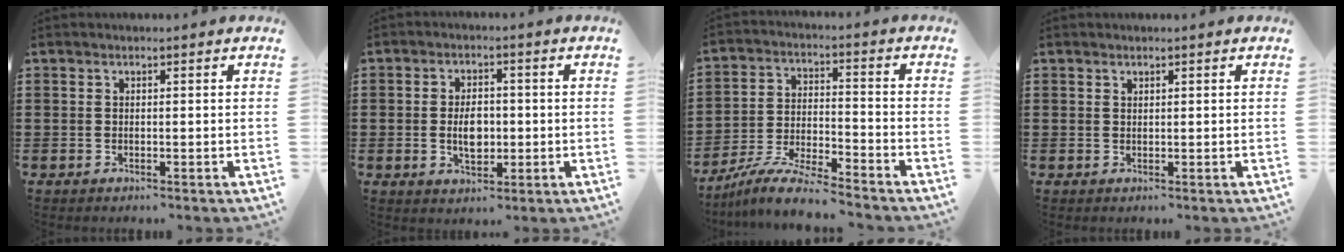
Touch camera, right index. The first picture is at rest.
{"total": 4.7, "force": [-0.5, 2.8, 3.8], "torque": [-0.058, 0.000, -0.013]}
{"total": 8.7, "force": [-8.1, 0.4, 3.1], "torque": [-0.066, 0.009, -0.161]}
{"total": 0.6, "force": [0.5, 0.3, 0.1], "torque": [-0.003, 0.001, 0.009]}